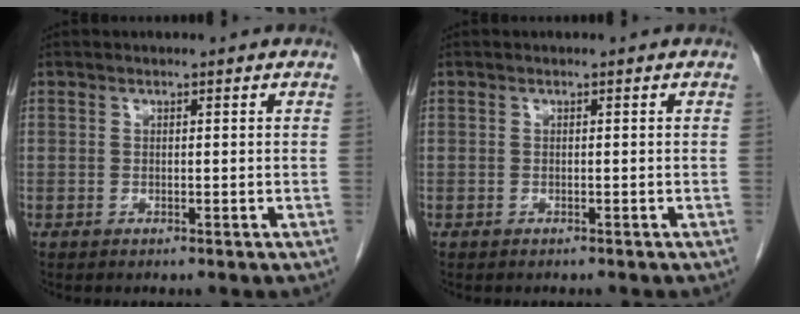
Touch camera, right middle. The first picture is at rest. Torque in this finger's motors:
{"motor_torque": [0.06, -0.02, -0.02, 0.00]}